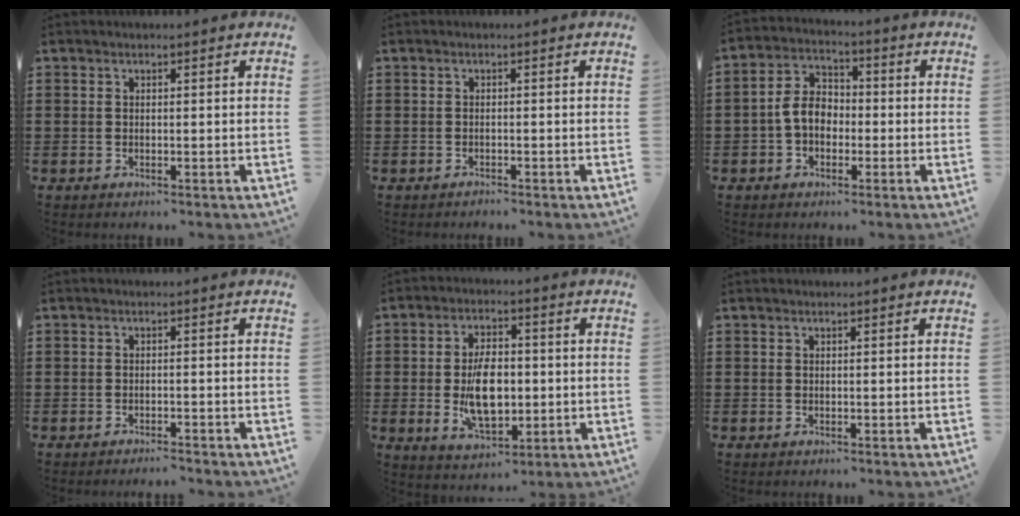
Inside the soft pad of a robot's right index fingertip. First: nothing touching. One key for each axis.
{"total": 0.7, "fx": -0.7, "fy": 0.0, "fz": 0.1, "tx": -0.003, "ty": -0.002, "tz": -0.014}
{"total": 5.9, "fx": -1.3, "fy": 4.1, "fz": 4.1, "tx": -0.101, "ty": 0.007, "tz": -0.031}
{"total": 1.4, "fx": -1.4, "fy": -0.1, "fz": 0.1, "tx": -0.005, "ty": 0.000, "tz": -0.028}
{"total": 9.1, "fx": -1.0, "fy": 5.0, "fz": 7.5, "tx": -0.144, "ty": -0.004, "tz": -0.021}
{"total": 0.0}